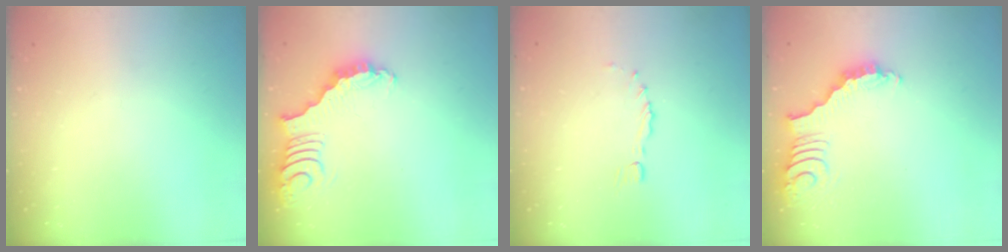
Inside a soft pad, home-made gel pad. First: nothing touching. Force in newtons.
{"total": 3.2, "press": 3.1, "slide": 0.6}
{"total": 0.0}
{"total": 3.4, "press": 3.4, "slide": 0.3}